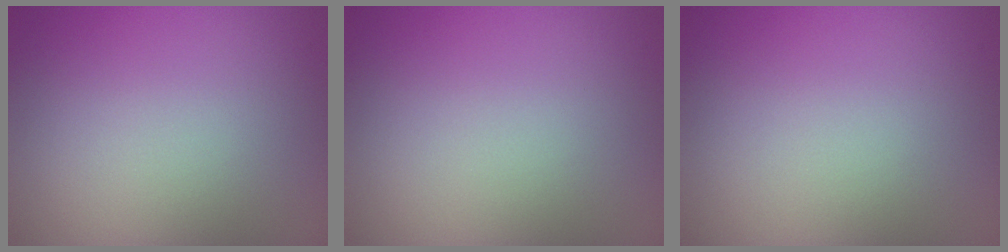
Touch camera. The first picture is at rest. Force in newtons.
{"total": 0.0}
{"total": 0.0}